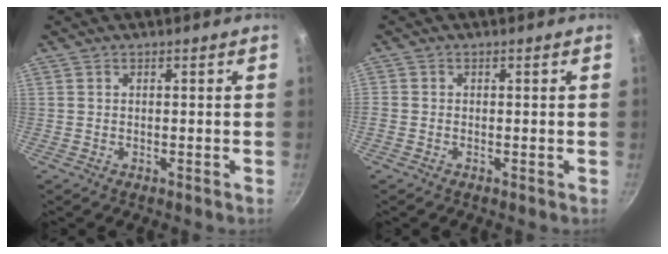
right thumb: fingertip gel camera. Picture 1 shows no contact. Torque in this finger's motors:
{"motor_torque": [-0.66, 1.12, 0.97, -0.06, 0.27]}